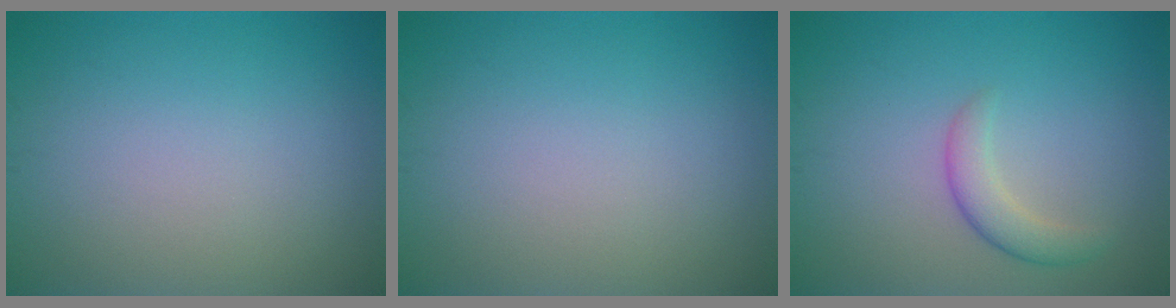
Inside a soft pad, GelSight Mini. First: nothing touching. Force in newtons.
{"total": 0.0}
{"total": 2.3, "press": 2.3, "slide": 0.1}